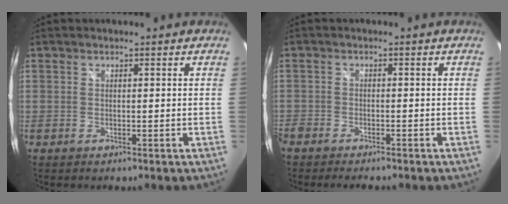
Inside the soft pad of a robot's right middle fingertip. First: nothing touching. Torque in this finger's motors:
{"motor_torque": [0.62, -0.61, 0.55, 0.12]}